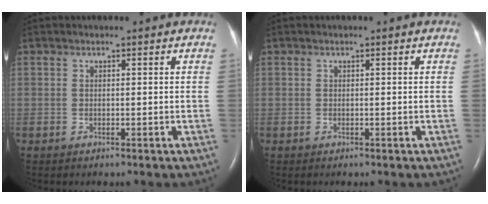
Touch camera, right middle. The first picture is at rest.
{"total": 0.0}